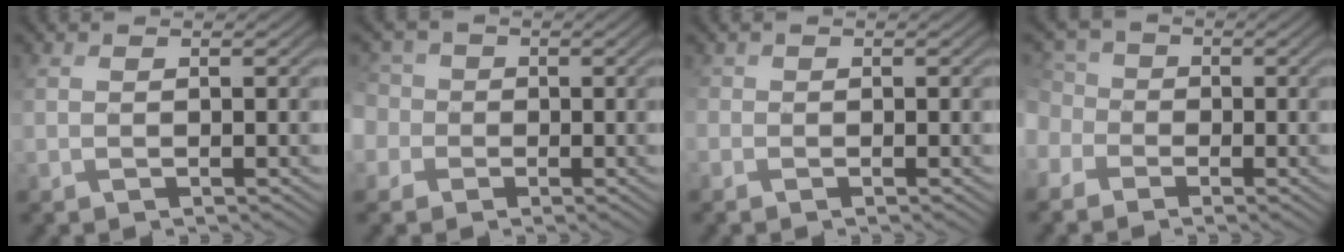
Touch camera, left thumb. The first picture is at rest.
{"total": 5.1, "force": [-0.7, 4.9, 1.2], "torque": [-0.052, 0.006, -0.041]}
{"total": 0.9, "force": [-0.8, 0.3, -0.3], "torque": [0.007, -0.007, -0.017]}
{"total": 4.4, "force": [-1.8, 3.7, 1.5], "torque": [-0.057, -0.003, -0.040]}